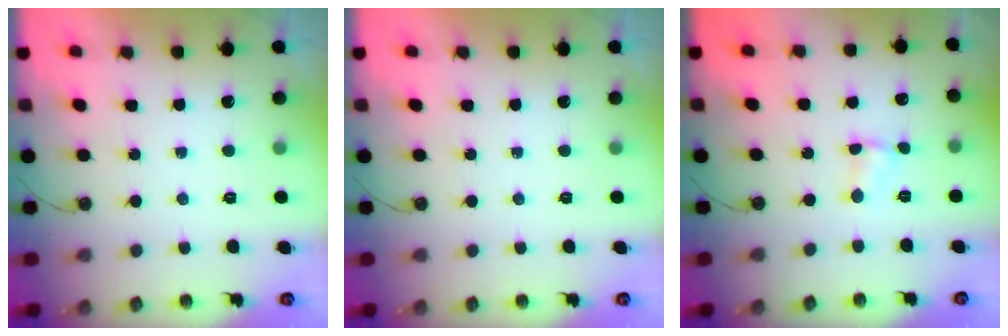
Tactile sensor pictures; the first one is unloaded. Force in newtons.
{"total": 0.0}
{"total": 2.3, "press": 2.3, "slide": 0.3}